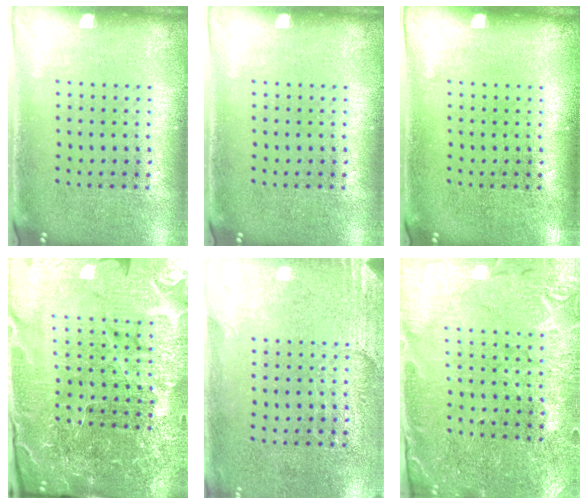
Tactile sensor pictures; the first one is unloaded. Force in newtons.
{"total": 0.0}
{"total": 0.0}
{"total": 6.2, "press": 5.5, "slide": 2.9}
{"total": 2.6, "press": 2.3, "slide": 1.2}
{"total": 1.0, "press": 1.0, "slide": 0.2}